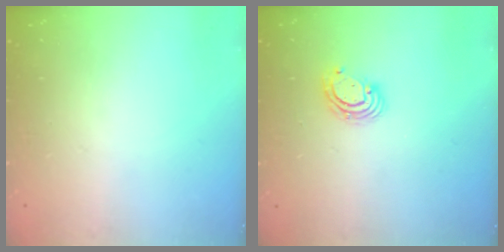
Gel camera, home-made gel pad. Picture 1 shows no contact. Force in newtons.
{"total": 4.4, "press": 4.4, "slide": 0.4}